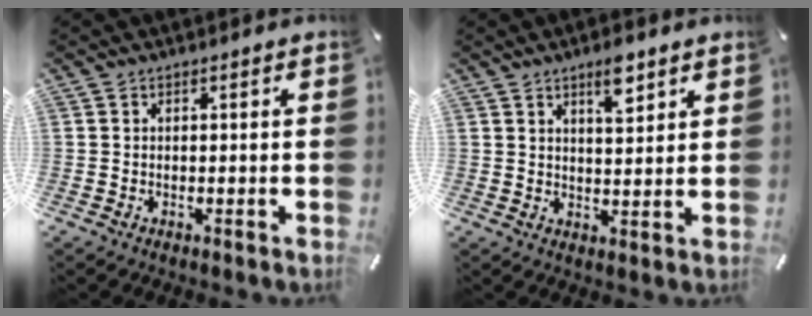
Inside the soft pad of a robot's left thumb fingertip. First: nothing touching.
{"total": 6.4, "force": [4.3, 2.4, 4.1], "torque": [-0.057, -0.020, 0.069]}